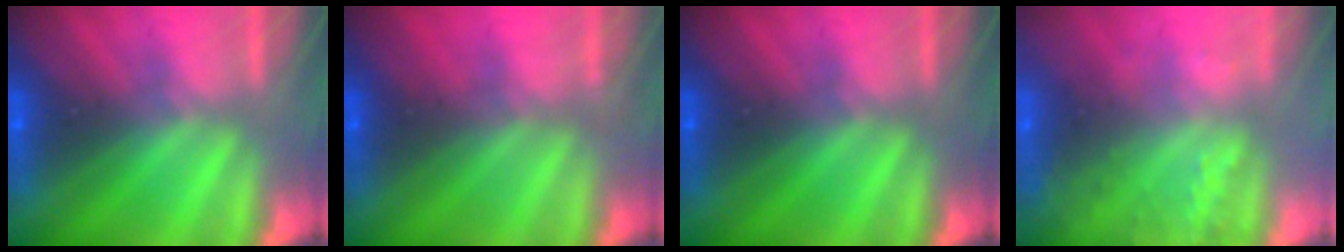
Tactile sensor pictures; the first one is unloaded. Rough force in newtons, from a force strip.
{"total": 4.5}
{"total": 0.0}
{"total": 7.6}